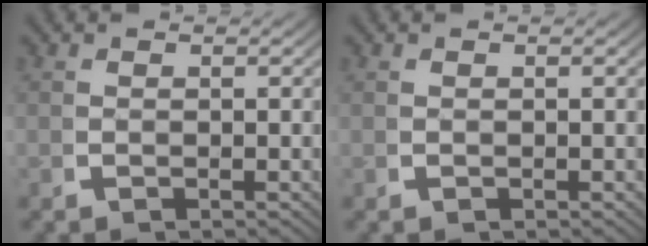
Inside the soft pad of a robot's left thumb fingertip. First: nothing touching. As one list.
[{"total": 0.0}]